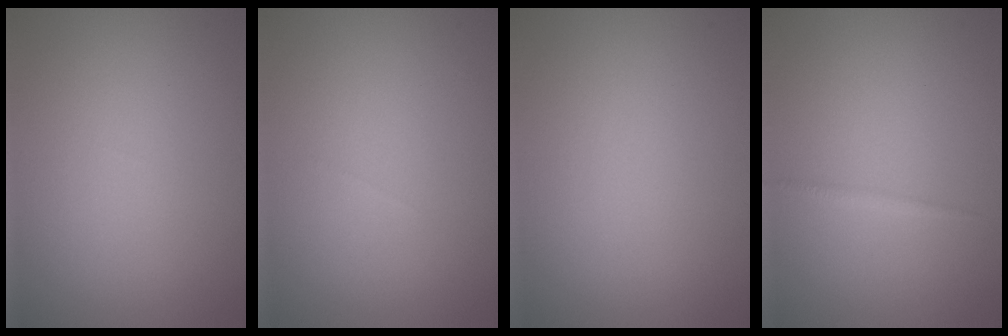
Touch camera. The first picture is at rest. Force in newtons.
{"total": 0.0}
{"total": 0.0}
{"total": 0.6, "press": 0.6, "slide": 0.0}